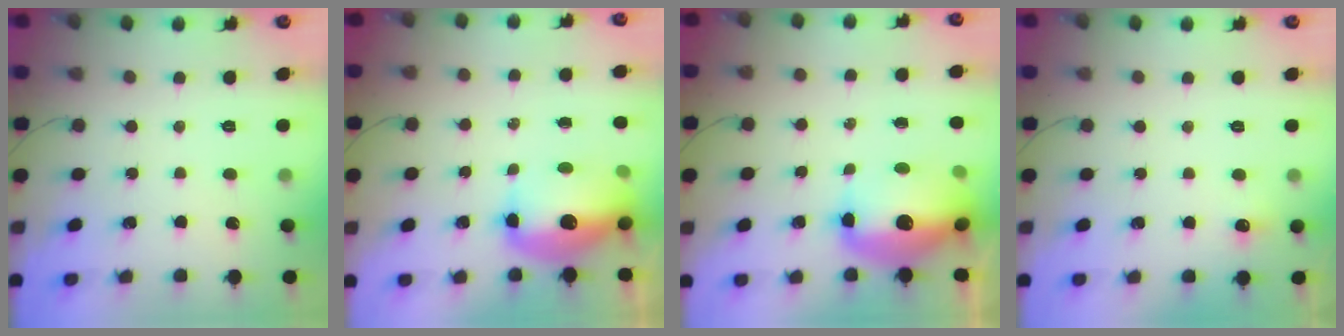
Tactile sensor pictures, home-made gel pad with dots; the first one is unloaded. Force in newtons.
{"total": 13.5, "press": 13.2, "slide": 3.1}
{"total": 16.8, "press": 14.2, "slide": 8.9}
{"total": 4.4, "press": 4.2, "slide": 1.3}